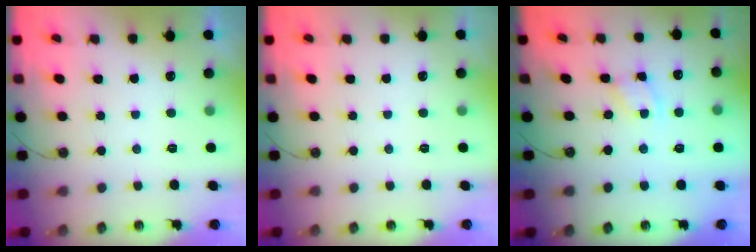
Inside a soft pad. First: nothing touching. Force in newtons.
{"total": 0.0}
{"total": 2.2, "press": 2.2, "slide": 0.3}